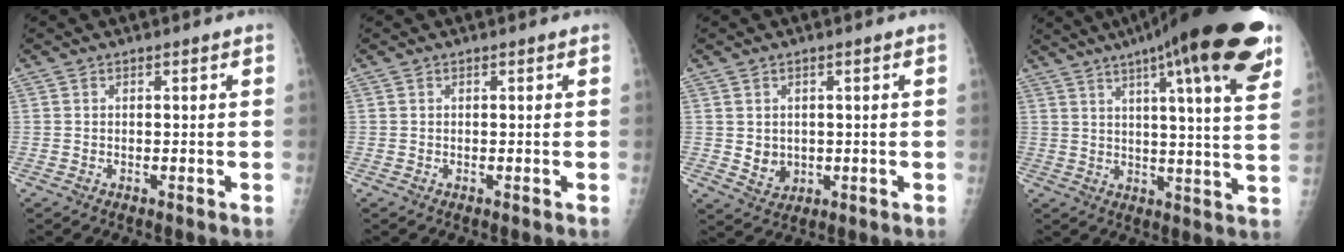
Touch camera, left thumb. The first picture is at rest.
{"total": 0.0}
{"total": 3.8, "force": [0.2, 3.2, 1.9], "torque": [-0.018, -0.006, 0.018]}
{"total": 25.6, "force": [15.6, 3.9, 19.9], "torque": [-0.273, -0.028, 0.207]}